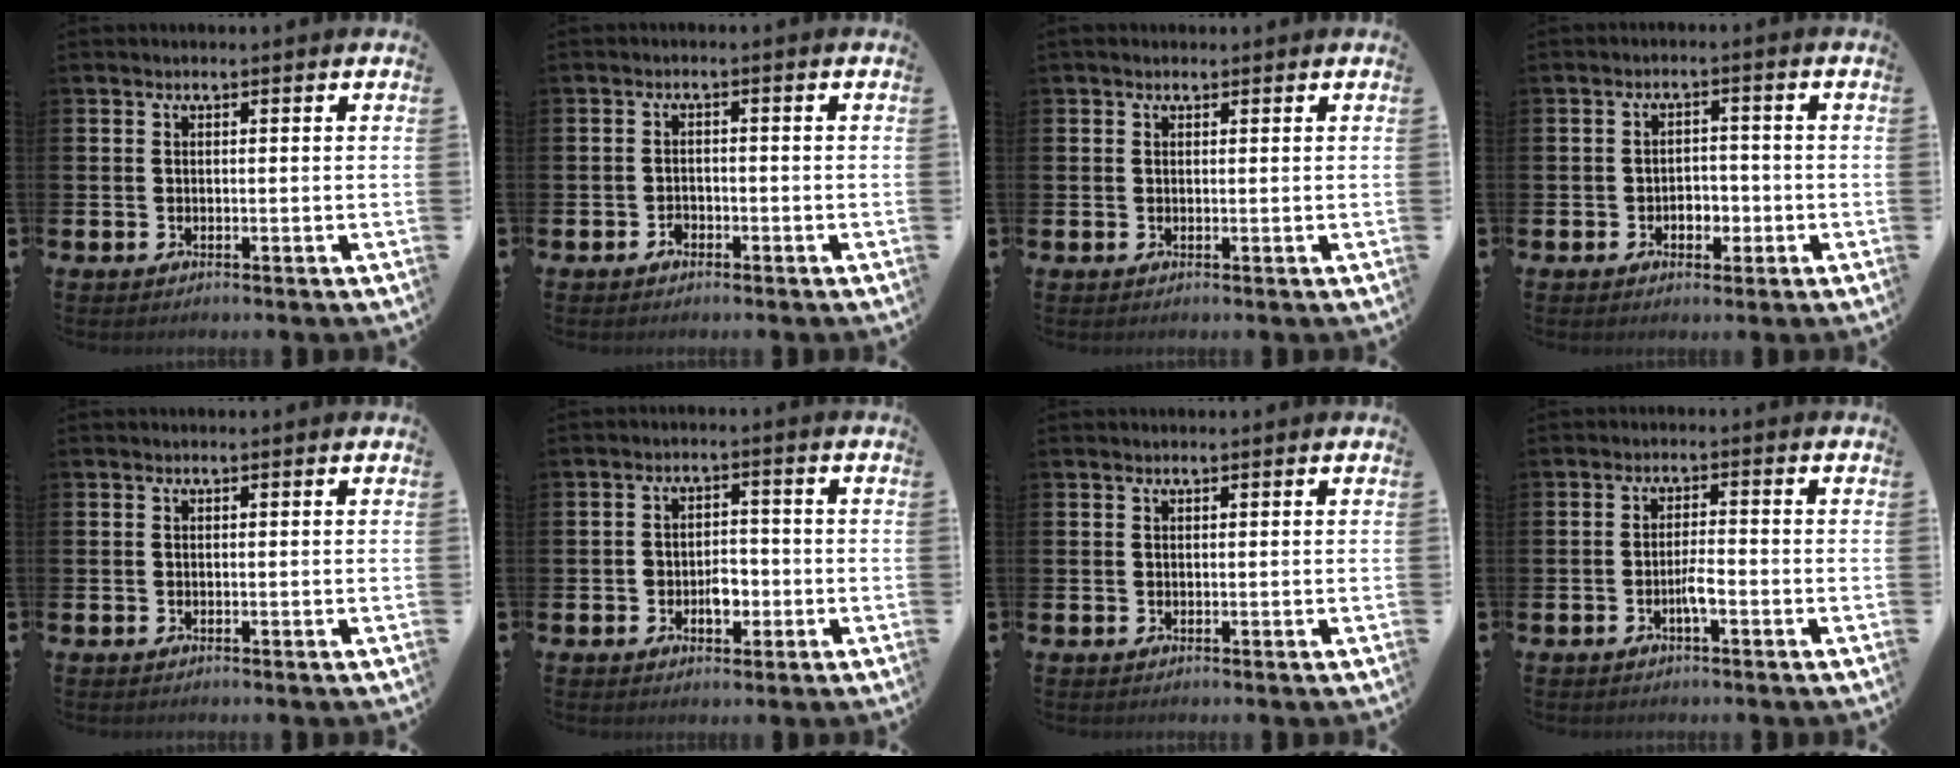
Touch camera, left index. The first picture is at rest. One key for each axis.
{"total": 1.5, "fx": -1.0, "fy": 1.1, "fz": 0.4, "tx": -0.017, "ty": 0.004, "tz": -0.019}
{"total": 0.6, "fx": 0.4, "fy": 0.4, "fz": 0.1, "tx": 0.010, "ty": 0.000, "tz": 0.004}
{"total": 2.6, "fx": -1.3, "fy": 1.9, "fz": 1.1, "tx": -0.012, "ty": -0.001, "tz": -0.031}
{"total": 0.0}
{"total": 3.2, "fx": -1.3, "fy": 2.3, "fz": 1.9, "tx": -0.026, "ty": 0.001, "tz": -0.031}
{"total": 0.0}
{"total": 2.4, "fx": -1.3, "fy": 0.4, "fz": 2.0, "tx": -0.038, "ty": 0.002, "tz": -0.023}